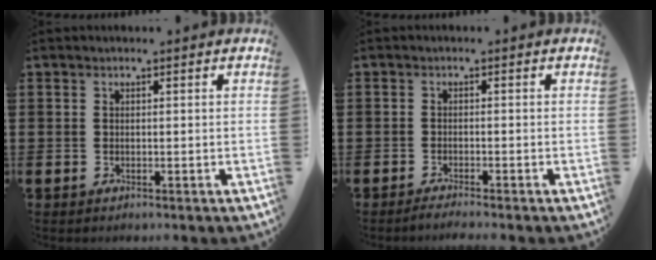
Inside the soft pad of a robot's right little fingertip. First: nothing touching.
{"total": 1.1, "force": [-1.0, -0.1, 0.6], "torque": [-0.008, -0.002, -0.019]}